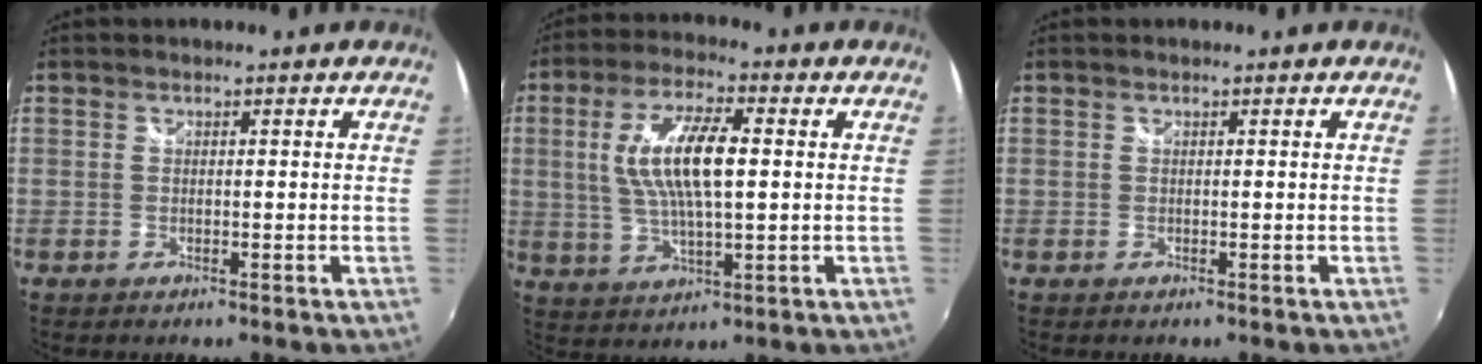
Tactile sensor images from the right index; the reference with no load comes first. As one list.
[{"total": 12.0, "force": [1.5, 3.8, 11.3], "torque": [-0.223, 0.006, 0.032]}, {"total": 0.0}]